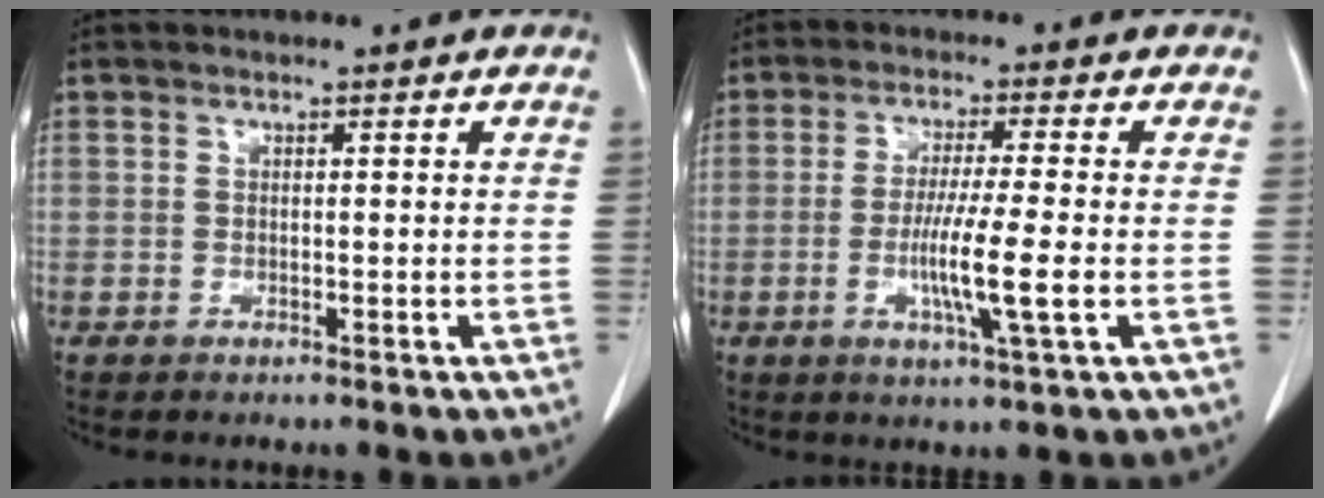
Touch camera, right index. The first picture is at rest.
{"total": 8.5, "force": [-1.9, -0.3, 8.3], "torque": [-0.152, -0.016, -0.035]}